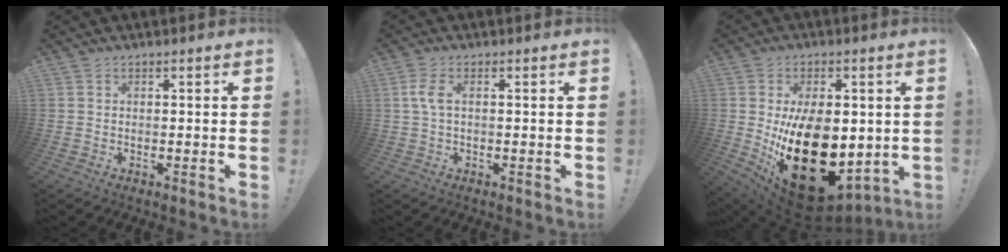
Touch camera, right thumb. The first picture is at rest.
{"total": 3.6, "force": [0.5, 1.3, 3.3], "torque": [-0.070, 0.002, 0.008]}
{"total": 26.3, "force": [-3.0, 15.8, 20.8], "torque": [-0.339, -0.003, -0.022]}